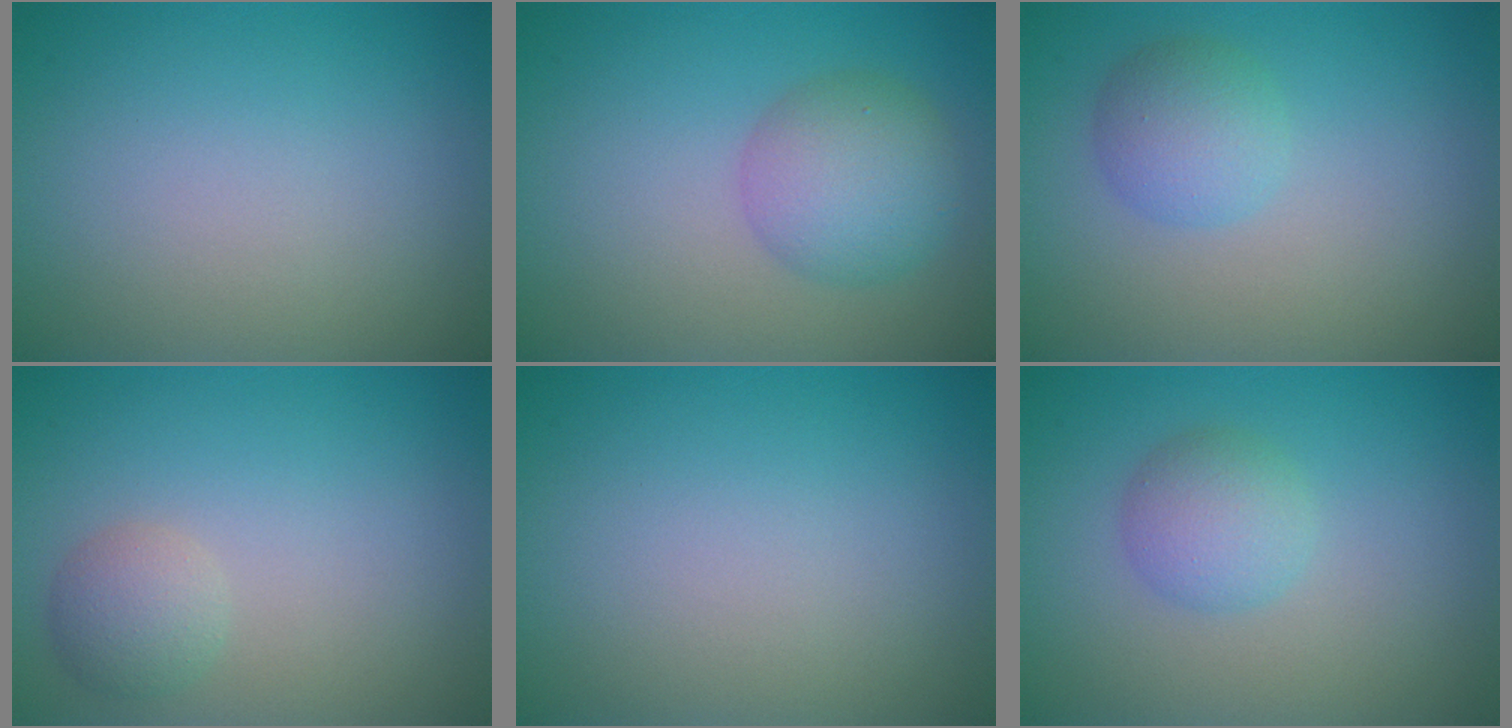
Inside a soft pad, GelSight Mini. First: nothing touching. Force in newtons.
{"total": 4.5, "press": 4.5, "slide": 0.1}
{"total": 2.8, "press": 2.8, "slide": 0.1}
{"total": 2.1, "press": 2.1, "slide": 0.0}
{"total": 0.0}
{"total": 2.7, "press": 2.7, "slide": 0.1}